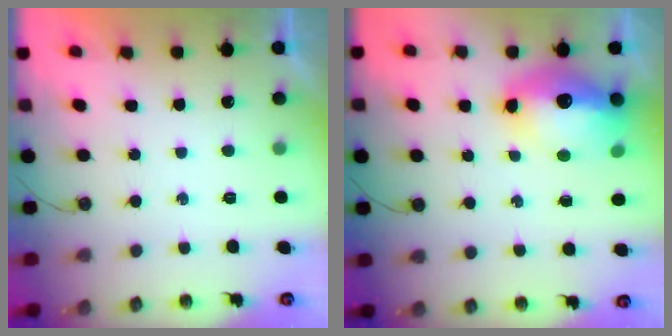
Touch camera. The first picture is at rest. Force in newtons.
{"total": 16.6, "press": 16.5, "slide": 1.5}